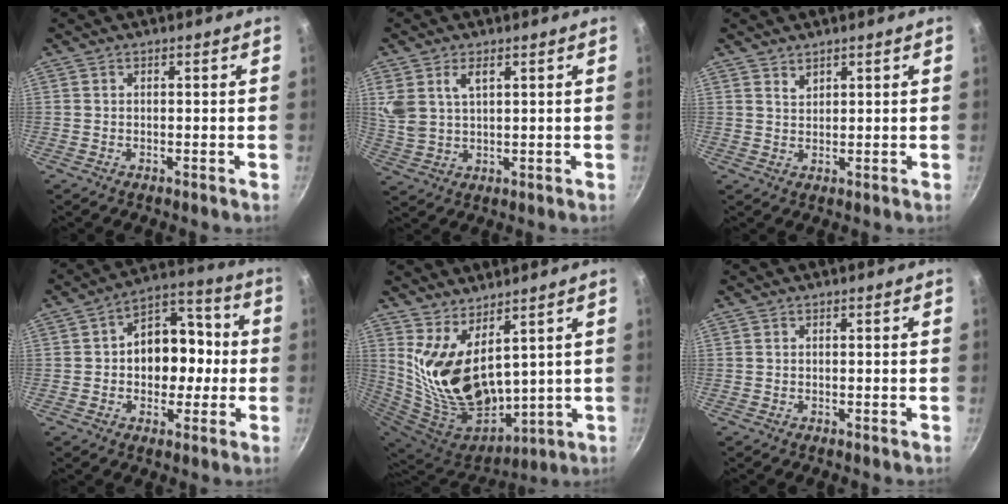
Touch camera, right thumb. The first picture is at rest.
{"total": 6.7, "force": [2.8, 3.6, 4.9], "torque": [-0.107, -0.004, 0.066]}
{"total": 1.7, "force": [1.4, 0.8, 0.6], "torque": [0.000, -0.012, 0.027]}
{"total": 13.7, "force": [-0.1, 9.3, 10.1], "torque": [-0.098, 0.035, -0.009]}
{"total": 16.8, "force": [5.5, 8.3, 13.6], "torque": [-0.241, -0.061, 0.137]}
{"total": 0.0}